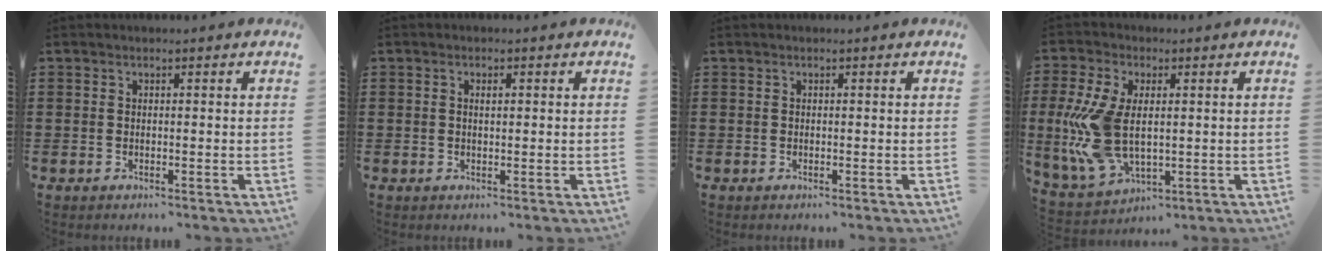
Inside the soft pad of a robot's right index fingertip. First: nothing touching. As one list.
[{"total": 1.1, "force": [0.2, 0.4, 1.0], "torque": [-0.021, 0.003, 0.001]}, {"total": 0.0}, {"total": 11.8, "force": [0.2, 6.7, 9.7], "torque": [-0.235, -0.011, 0.006]}]